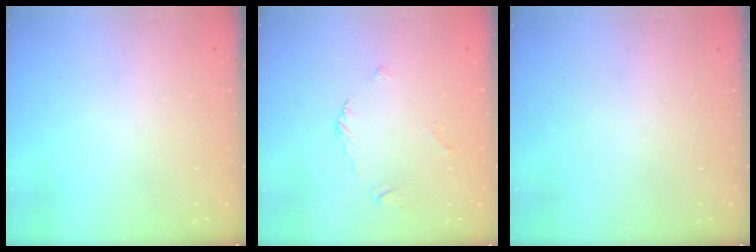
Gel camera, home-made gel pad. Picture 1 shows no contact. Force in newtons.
{"total": 2.2, "press": 2.2, "slide": 0.6}
{"total": 0.0}